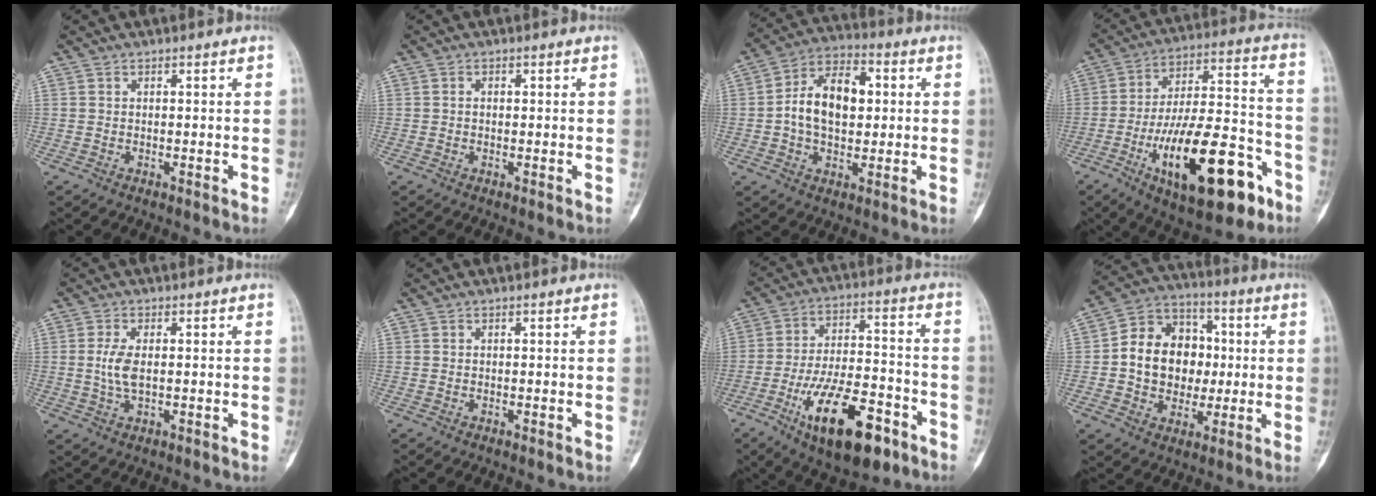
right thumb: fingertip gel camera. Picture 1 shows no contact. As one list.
[{"total": 0.6, "force": [0.0, 0.5, 0.4], "torque": [-0.007, 0.001, -0.001]}, {"total": 13.4, "force": [0.9, 8.4, 10.3], "torque": [-0.159, 0.024, 0.008]}, {"total": 25.0, "force": [-11.1, 9.6, 20.3], "torque": [-0.325, 0.058, -0.166]}, {"total": 4.5, "force": [0.2, 2.0, 4.0], "torque": [-0.093, -0.003, 0.007]}, {"total": 0.0}, {"total": 19.5, "force": [-9.7, 8.2, 14.9], "torque": [-0.236, 0.053, -0.150]}, {"total": 15.4, "force": [0.2, 12.4, 9.0], "torque": [-0.099, 0.029, 0.002]}]